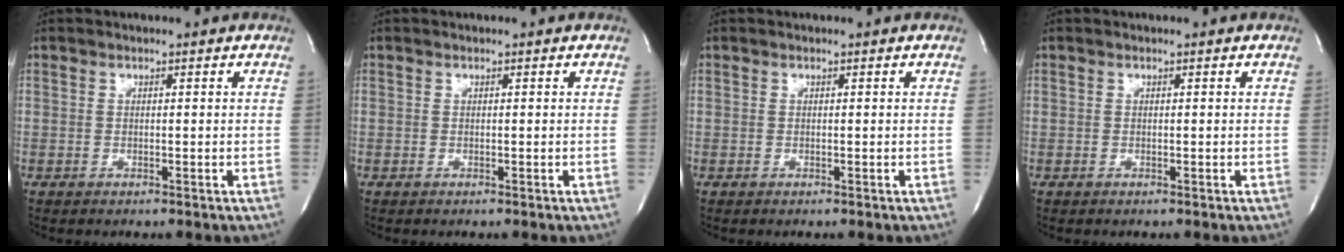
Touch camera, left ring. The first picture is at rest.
{"total": 0.0}
{"total": 0.0}
{"total": 0.0}